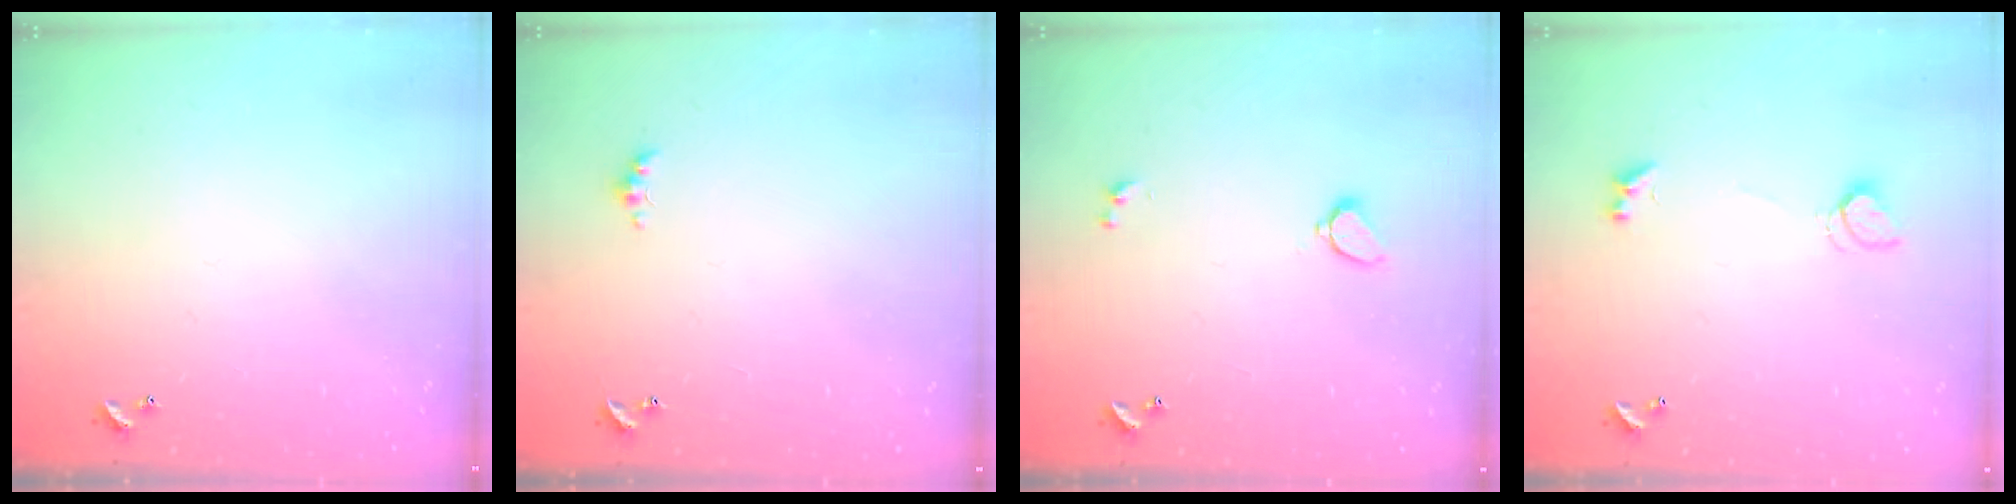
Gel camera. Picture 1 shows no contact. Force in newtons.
{"total": 1.4, "press": 1.3, "slide": 0.4}
{"total": 3.1, "press": 2.5, "slide": 1.7}
{"total": 2.8, "press": 2.8, "slide": 0.6}